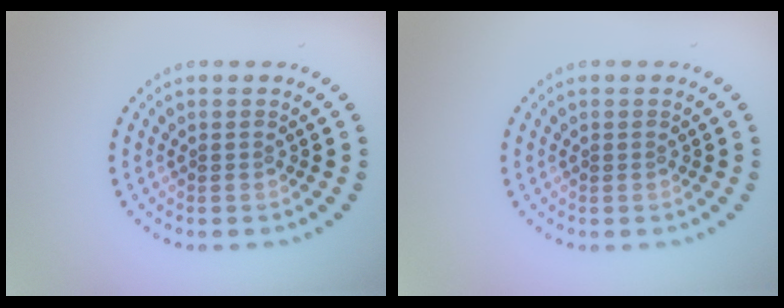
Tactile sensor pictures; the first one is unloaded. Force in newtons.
{"total": 0.0}